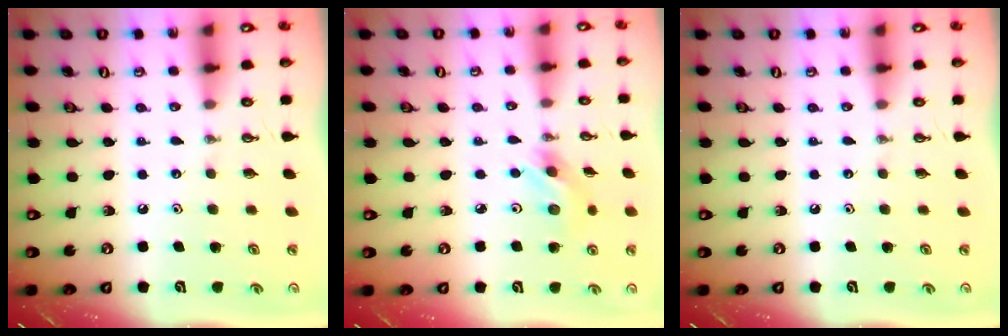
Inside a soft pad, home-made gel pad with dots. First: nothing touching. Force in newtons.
{"total": 5.8, "press": 5.8, "slide": 0.7}
{"total": 0.0}